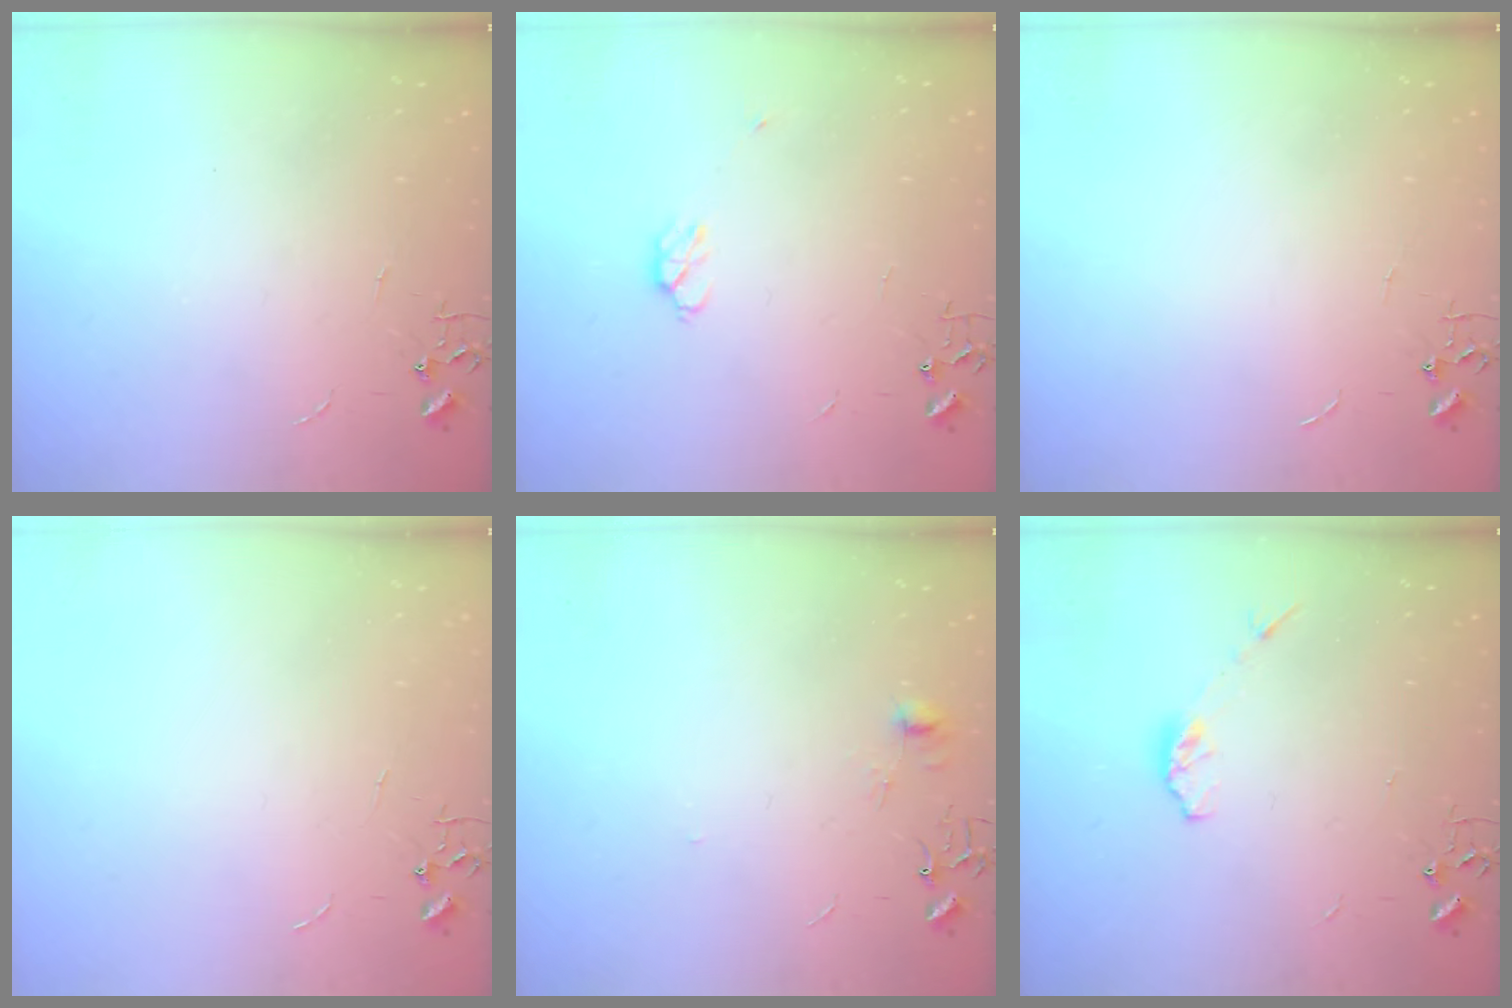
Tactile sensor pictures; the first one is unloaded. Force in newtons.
{"total": 4.5, "press": 4.4, "slide": 1.1}
{"total": 0.0}
{"total": 0.0}
{"total": 5.5, "press": 5.5, "slide": 0.6}
{"total": 4.3, "press": 4.1, "slide": 1.1}